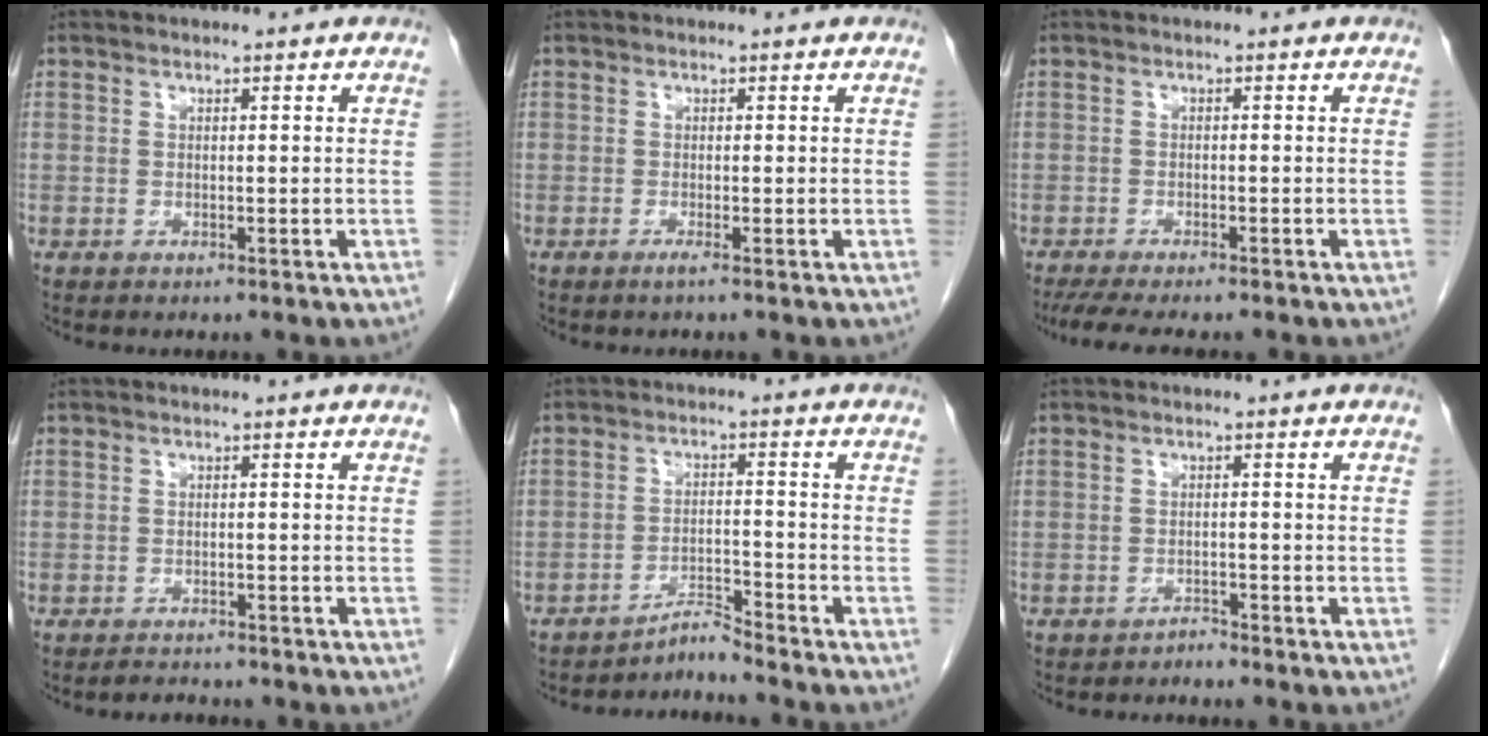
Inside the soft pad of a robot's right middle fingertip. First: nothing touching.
{"total": 0.7, "force": [-0.4, -0.2, 0.5], "torque": [-0.009, -0.001, -0.009]}
{"total": 8.0, "force": [-6.7, 1.1, 4.3], "torque": [-0.062, -0.015, -0.102]}
{"total": 1.5, "force": [-1.5, 0.3, 0.0], "torque": [-0.008, -0.007, -0.020]}
{"total": 3.4, "force": [-3.2, -1.0, -0.3], "torque": [0.008, -0.011, -0.056]}
{"total": 1.1, "force": [-1.1, 0.1, -0.3], "torque": [0.008, -0.004, -0.018]}